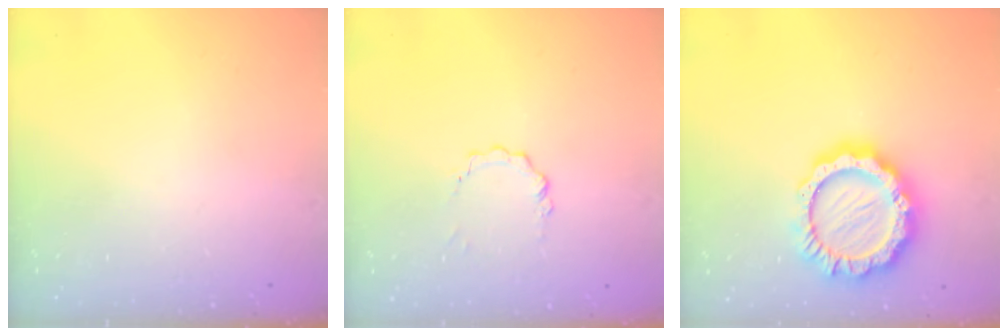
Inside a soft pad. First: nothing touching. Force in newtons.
{"total": 3.3, "press": 3.3, "slide": 0.3}
{"total": 17.0, "press": 16.9, "slide": 1.4}